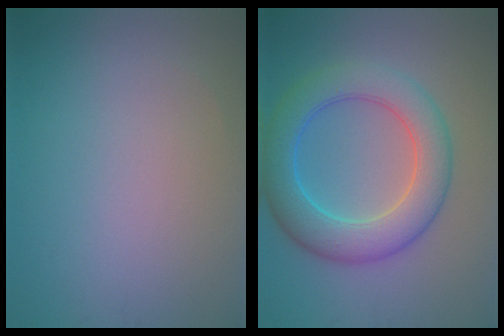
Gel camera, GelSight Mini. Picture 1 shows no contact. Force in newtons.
{"total": 7.3, "press": 7.3, "slide": 0.1}